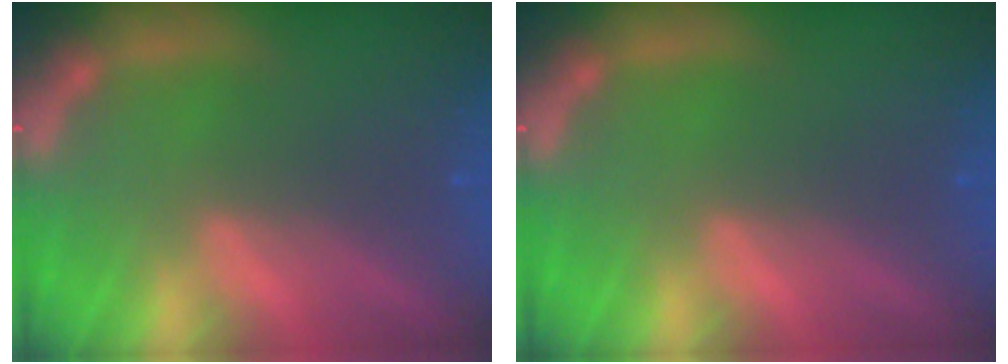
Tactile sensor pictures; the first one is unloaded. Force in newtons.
{"total": 0.0}